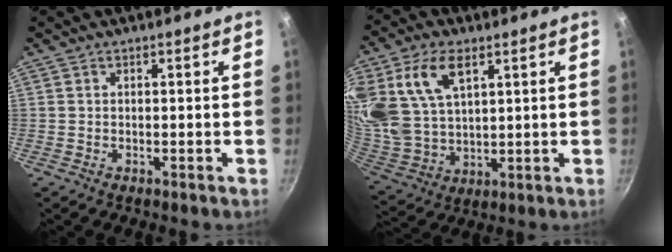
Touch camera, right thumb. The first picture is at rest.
{"total": 19.5, "force": [8.0, 12.0, 13.1], "torque": [-0.271, -0.014, 0.168]}